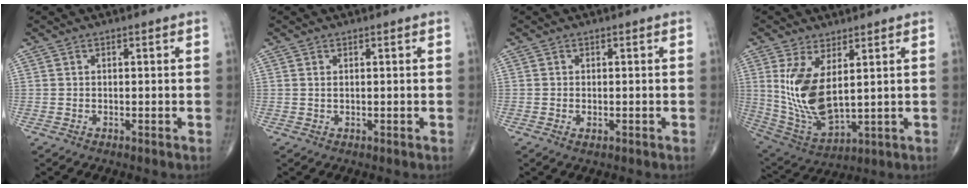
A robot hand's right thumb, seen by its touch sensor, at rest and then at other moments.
{"total": 0.6, "force": [0.3, 0.2, 0.5], "torque": [-0.011, 0.000, 0.007]}
{"total": 1.2, "force": [-0.4, 0.6, 0.9], "torque": [-0.014, 0.000, -0.003]}
{"total": 13.4, "force": [3.1, 6.2, 11.4], "torque": [-0.226, -0.027, 0.085]}